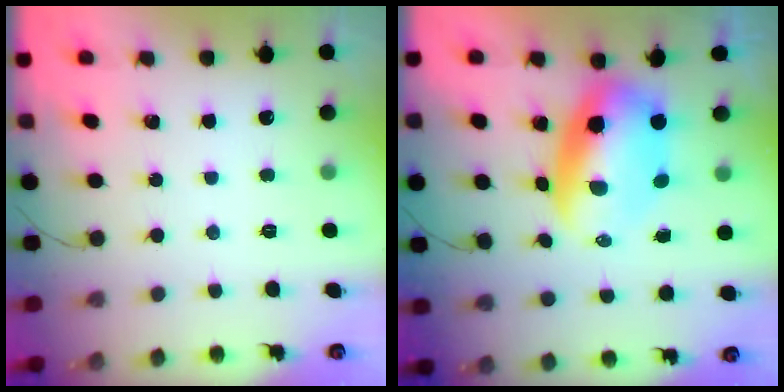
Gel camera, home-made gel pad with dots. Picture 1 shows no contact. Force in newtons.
{"total": 10.0, "press": 9.7, "slide": 2.5}